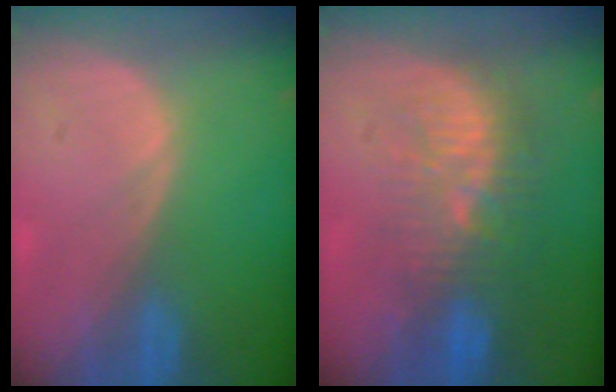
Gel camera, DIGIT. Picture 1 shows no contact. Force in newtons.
{"total": 9.6, "press": 9.2, "slide": 2.8}